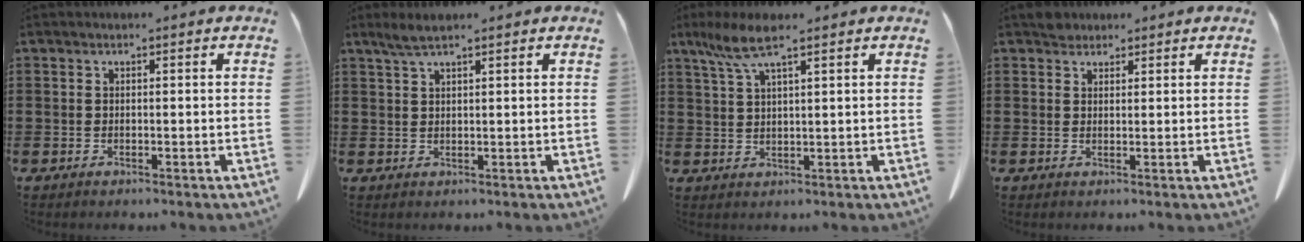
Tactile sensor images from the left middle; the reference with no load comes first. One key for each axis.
{"total": 2.6, "fx": 1.9, "fy": 0.3, "fz": 1.7, "tx": -0.037, "ty": 0.001, "tz": 0.034}
{"total": 5.9, "fx": 3.6, "fy": 1.1, "fz": 4.6, "tx": -0.104, "ty": -0.002, "tz": 0.061}
{"total": 2.0, "fx": 1.8, "fy": 0.9, "fz": 0.1, "tx": 0.000, "ty": -0.001, "tz": 0.035}